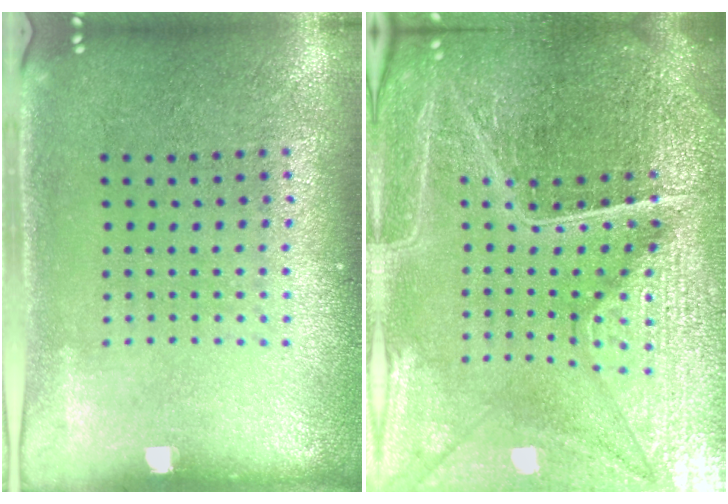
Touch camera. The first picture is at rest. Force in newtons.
{"total": 6.5, "press": 5.7, "slide": 3.1}